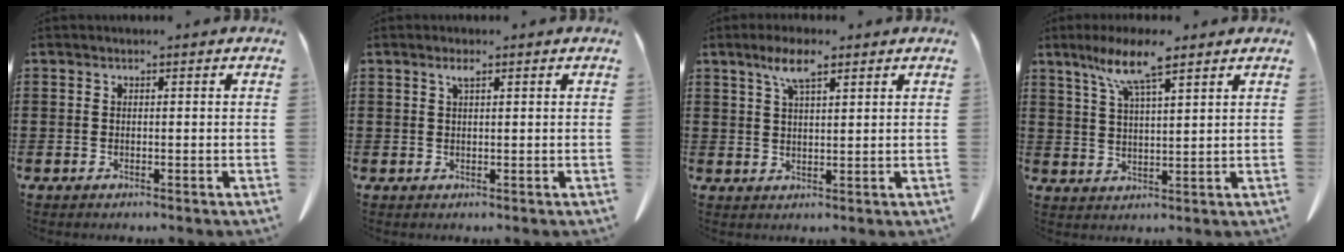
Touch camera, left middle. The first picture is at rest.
{"total": 1.5, "force": [0.8, 0.3, 1.2], "torque": [-0.027, 0.003, 0.013]}
{"total": 5.4, "force": [3.3, 1.3, 4.0], "torque": [-0.088, 0.007, 0.058]}
{"total": 8.0, "force": [5.5, 0.9, 5.8], "torque": [-0.125, -0.006, 0.095]}